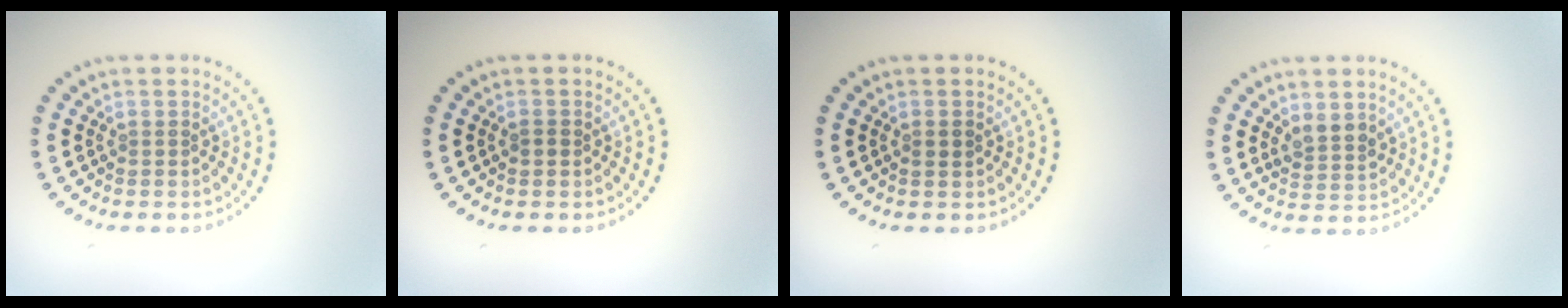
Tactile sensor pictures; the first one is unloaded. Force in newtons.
{"total": 0.7, "press": 0.7, "slide": 0.2}
{"total": 0.8, "press": 0.8, "slide": 0.4}
{"total": 2.1, "press": 1.9, "slide": 0.9}